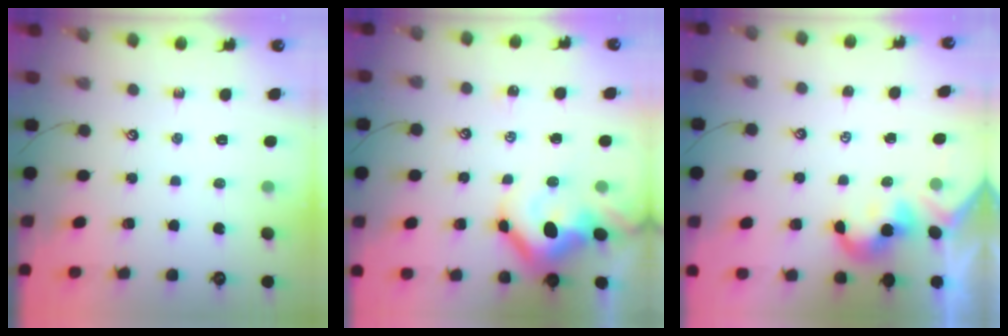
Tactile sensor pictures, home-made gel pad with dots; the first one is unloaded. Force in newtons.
{"total": 13.2, "press": 13.1, "slide": 1.7}
{"total": 2.0, "press": 1.9, "slide": 0.5}